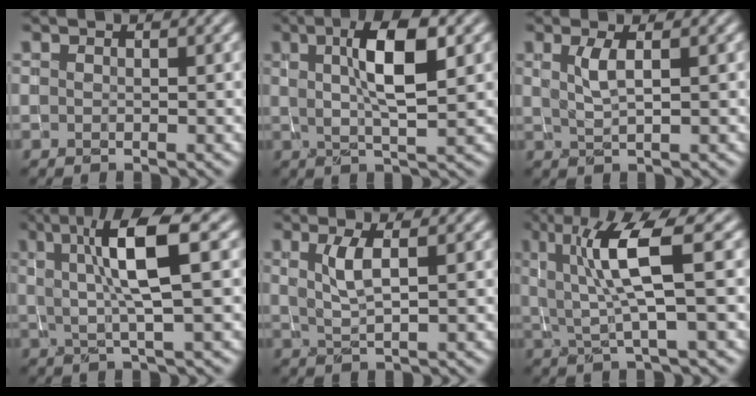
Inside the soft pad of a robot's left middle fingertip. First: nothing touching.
{"total": 6.0, "force": [1.5, 1.5, 5.6], "torque": [-0.090, 0.004, 0.024]}
{"total": 2.0, "force": [0.4, 0.5, 1.9], "torque": [-0.037, -0.002, 0.011]}
{"total": 6.5, "force": [1.6, 1.0, 6.2], "torque": [-0.109, 0.005, 0.028]}
{"total": 2.5, "force": [0.6, 0.5, 2.3], "torque": [-0.050, -0.002, 0.016]}
{"total": 6.0, "force": [1.1, 0.8, 5.9], "torque": [-0.124, -0.002, 0.023]}